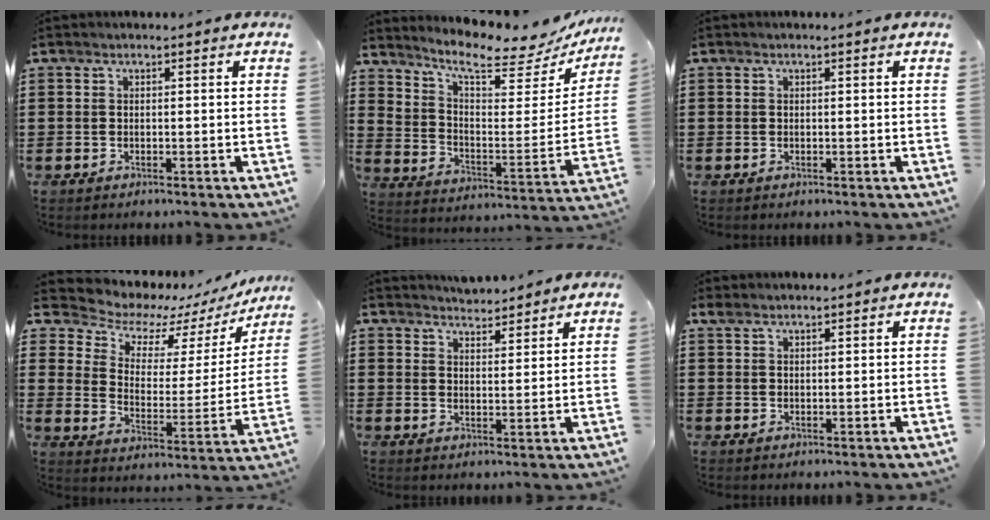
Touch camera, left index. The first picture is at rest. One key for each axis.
{"total": 7.0, "fx": 5.9, "fy": 1.5, "fz": 3.6, "tx": -0.091, "ty": -0.041, "tz": 0.095}
{"total": 0.0}
{"total": 6.6, "fx": 5.8, "fy": 3.0, "fz": 1.4, "tx": -0.048, "ty": -0.047, "tz": 0.095}
{"total": 3.6, "fx": 3.6, "fy": 0.4, "fz": 0.1, "tx": -0.012, "ty": -0.011, "tz": 0.068}
{"total": 1.8, "fx": 1.6, "fy": 0.6, "fz": 0.6, "tx": -0.016, "ty": 0.002, "tz": 0.031}